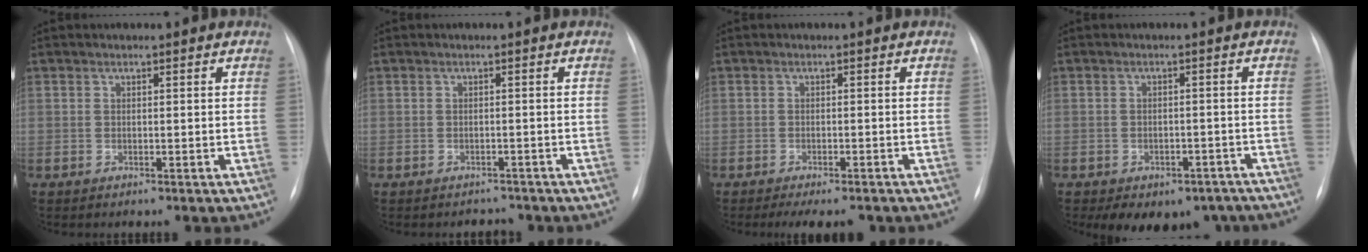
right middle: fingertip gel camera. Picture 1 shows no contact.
{"total": 1.9, "force": [-1.6, 0.8, -0.4], "torque": [0.004, 0.001, -0.020]}
{"total": 5.9, "force": [-4.8, 1.5, 3.1], "torque": [-0.032, -0.005, -0.065]}
{"total": 10.1, "force": [-7.3, 5.9, 3.6], "torque": [-0.041, 0.014, -0.084]}